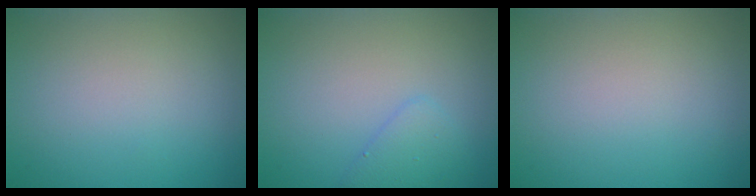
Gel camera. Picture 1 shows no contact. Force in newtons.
{"total": 1.9, "press": 1.9, "slide": 0.0}
{"total": 0.0}